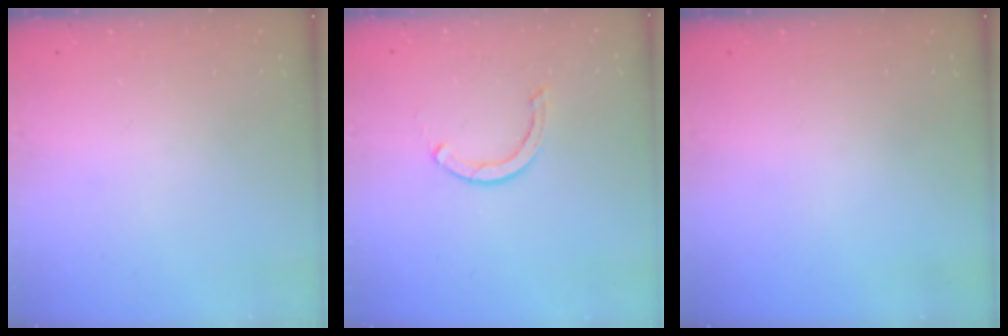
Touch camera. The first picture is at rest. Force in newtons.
{"total": 2.4, "press": 2.4, "slide": 0.0}
{"total": 0.0}